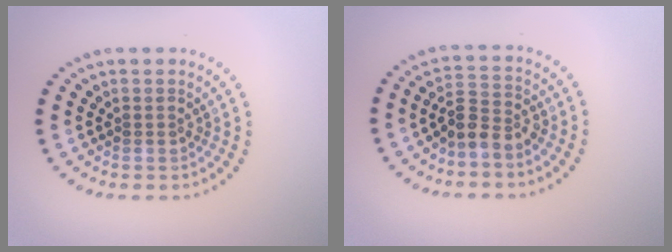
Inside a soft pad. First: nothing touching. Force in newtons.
{"total": 2.9, "press": 2.6, "slide": 1.3}